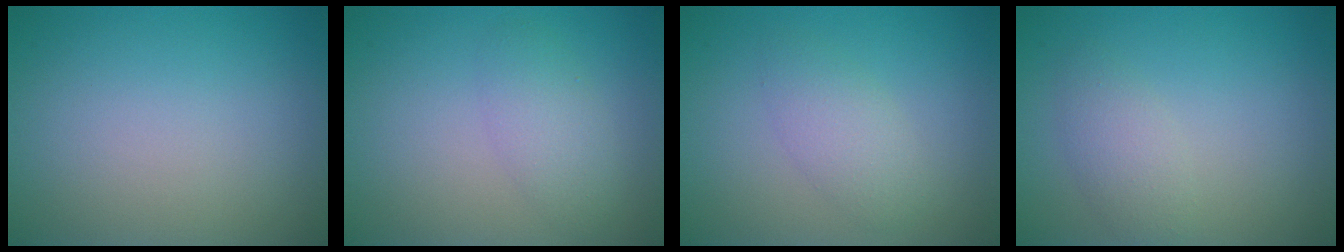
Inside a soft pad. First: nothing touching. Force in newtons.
{"total": 2.4, "press": 2.4, "slide": 0.0}
{"total": 2.4, "press": 2.4, "slide": 0.1}
{"total": 2.2, "press": 2.2, "slide": 0.1}